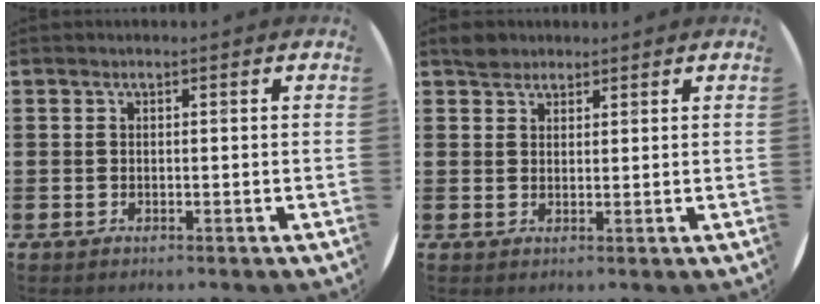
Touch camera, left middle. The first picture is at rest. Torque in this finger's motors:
{"motor_torque": [0.19, -0.12, 0.00, 0.03]}